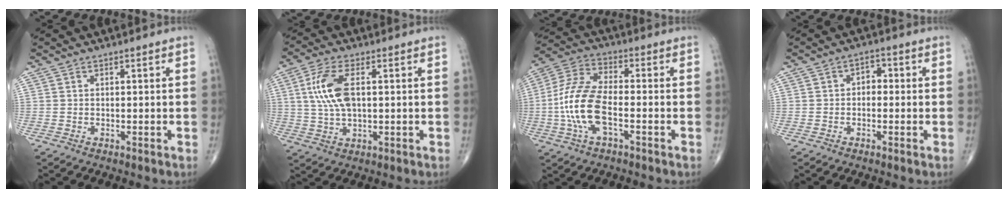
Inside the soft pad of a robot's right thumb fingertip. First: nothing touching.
{"total": 9.4, "force": [1.6, 4.4, 8.2], "torque": [-0.176, 0.005, 0.032]}
{"total": 12.9, "force": [-3.0, 5.6, 11.2], "torque": [-0.247, 0.028, -0.062]}
{"total": 2.7, "force": [-0.2, 1.9, 1.9], "torque": [-0.009, 0.012, -0.014]}